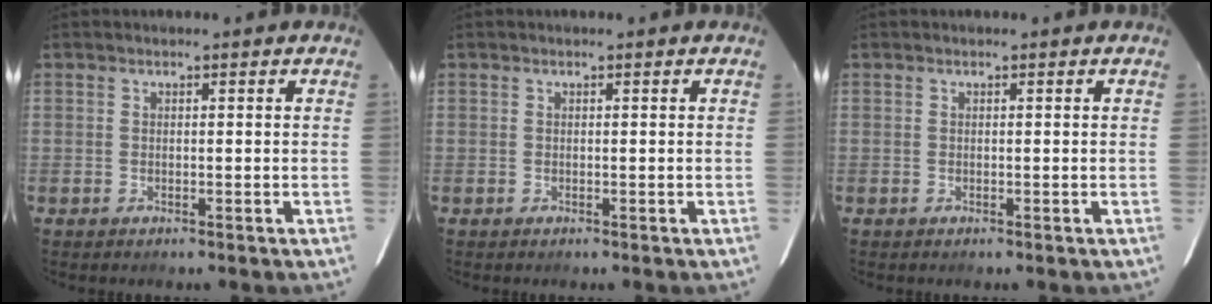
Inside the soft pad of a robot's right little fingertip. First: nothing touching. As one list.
[{"total": 0.0}, {"total": 0.0}]